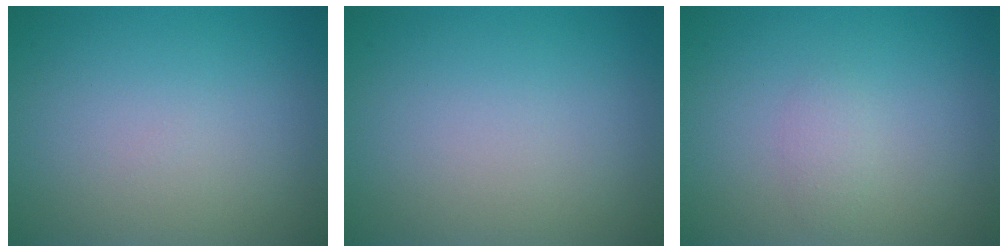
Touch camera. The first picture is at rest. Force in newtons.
{"total": 0.0}
{"total": 1.1, "press": 1.1, "slide": 0.0}